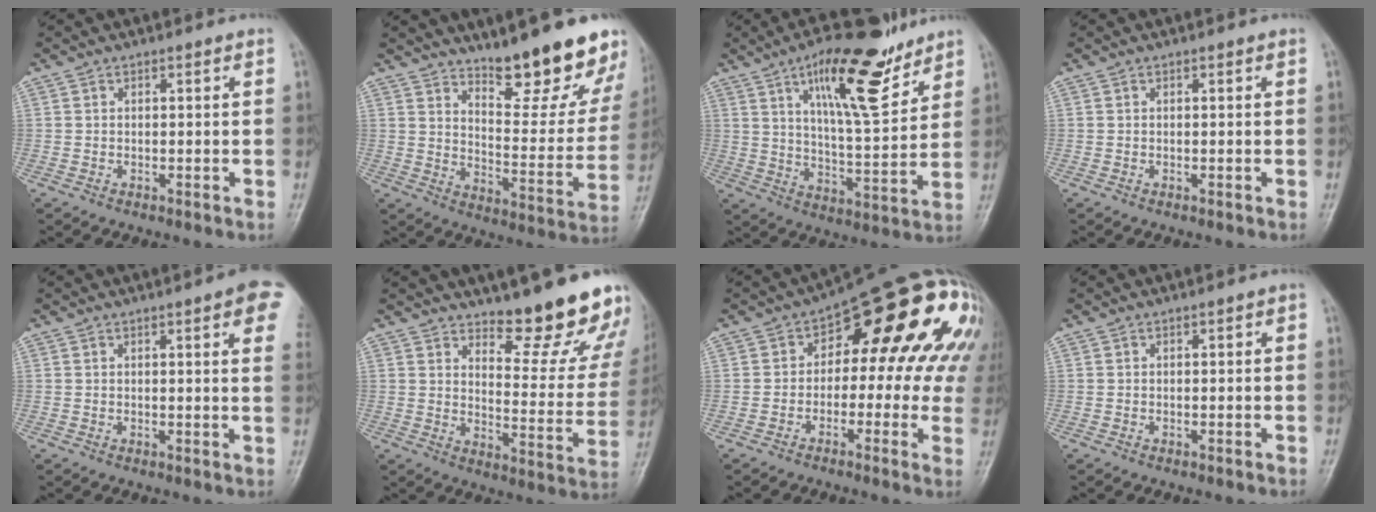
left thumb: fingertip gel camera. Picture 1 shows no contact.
{"total": 18.9, "force": [14.6, 4.9, 10.9], "torque": [-0.106, -0.112, 0.210]}
{"total": 16.8, "force": [10.2, 5.1, 12.4], "torque": [-0.173, -0.054, 0.170]}
{"total": 0.0}
{"total": 7.7, "force": [3.3, 1.5, 6.8], "torque": [-0.065, -0.004, 0.031]}
{"total": 17.7, "force": [14.8, 4.3, 8.7], "torque": [-0.066, -0.137, 0.191]}
{"total": 19.7, "force": [3.6, 10.1, 16.5], "torque": [-0.165, 0.036, 0.032]}
{"total": 0.6, "force": [0.0, 0.3, 0.5], "torque": [-0.002, 0.003, -0.004]}